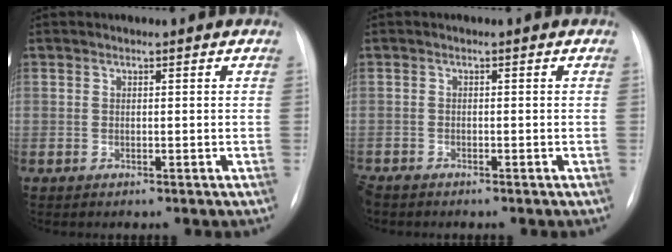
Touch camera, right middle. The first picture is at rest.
{"total": 2.1, "force": [-1.9, 0.7, 0.7], "torque": [-0.015, -0.005, -0.031]}